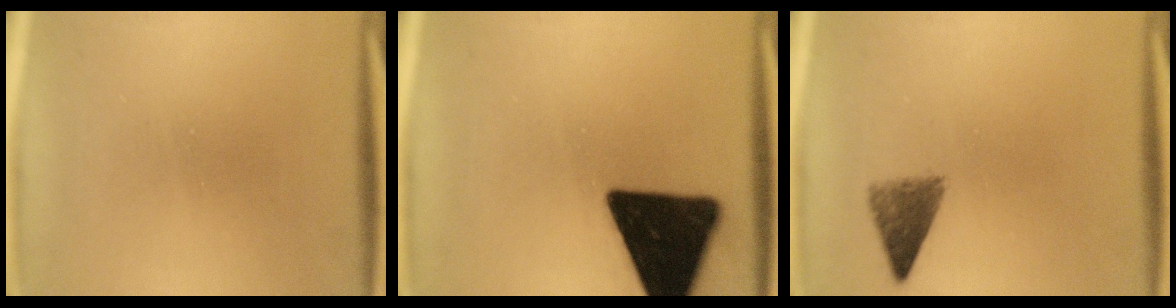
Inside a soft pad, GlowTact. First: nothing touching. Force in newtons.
{"total": 19.0}
{"total": 3.8}